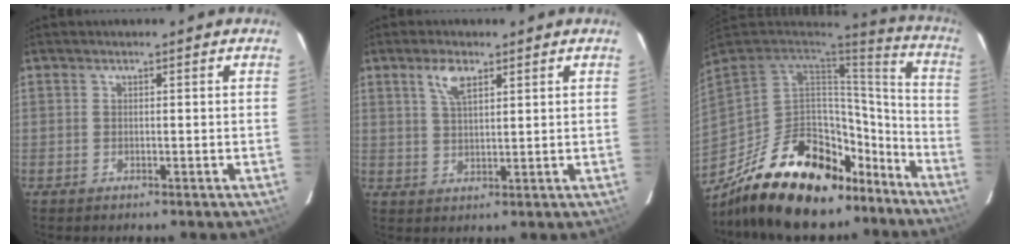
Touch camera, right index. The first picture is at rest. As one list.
[{"total": 4.6, "force": [2.6, 1.8, 3.3], "torque": [-0.064, 0.006, 0.052]}, {"total": 30.1, "force": [-20.4, 14.7, 16.6], "torque": [-0.314, 0.026, -0.283]}]